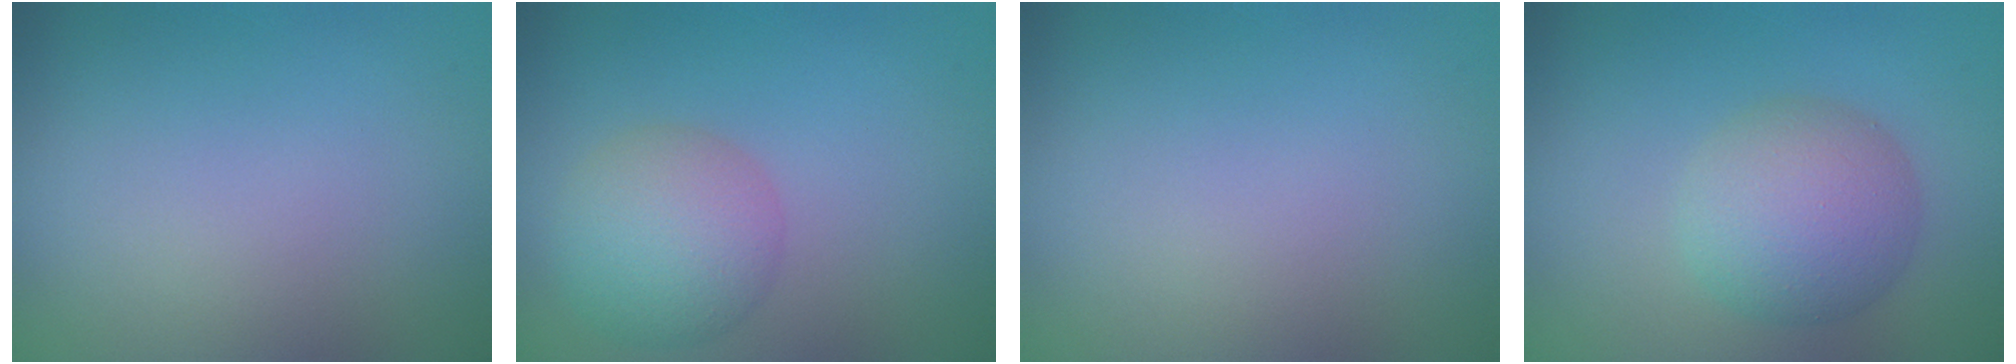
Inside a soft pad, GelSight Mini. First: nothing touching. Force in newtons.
{"total": 4.7, "press": 4.7, "slide": 0.2}
{"total": 0.0}
{"total": 5.1, "press": 5.1, "slide": 0.2}